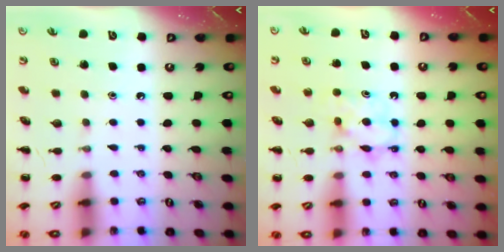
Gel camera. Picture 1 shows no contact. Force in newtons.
{"total": 5.4, "press": 5.3, "slide": 1.0}